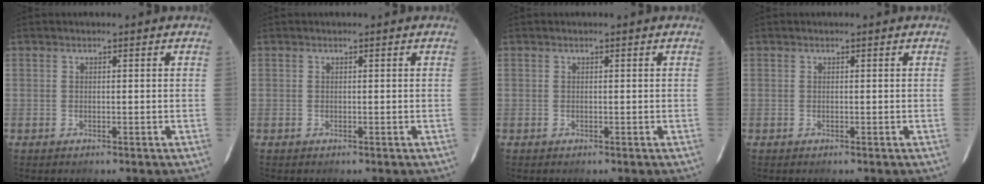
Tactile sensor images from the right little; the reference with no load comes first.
{"total": 0.0}
{"total": 0.0}
{"total": 0.0}